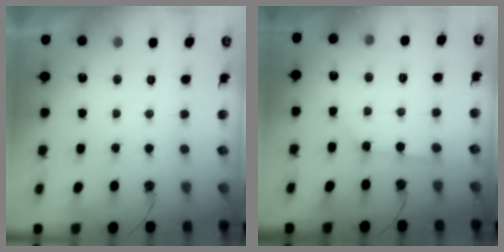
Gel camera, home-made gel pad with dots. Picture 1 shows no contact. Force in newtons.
{"total": 3.8, "press": 3.8, "slide": 0.5}